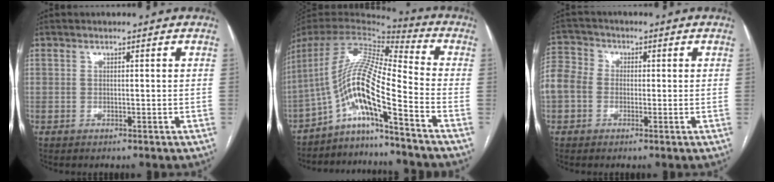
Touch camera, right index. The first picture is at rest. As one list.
[{"total": 13.7, "force": [-8.4, -0.3, 10.9], "torque": [-0.213, 0.018, -0.152]}, {"total": 13.9, "force": [-0.5, 12.5, 6.0], "torque": [-0.197, 0.053, -0.009]}]